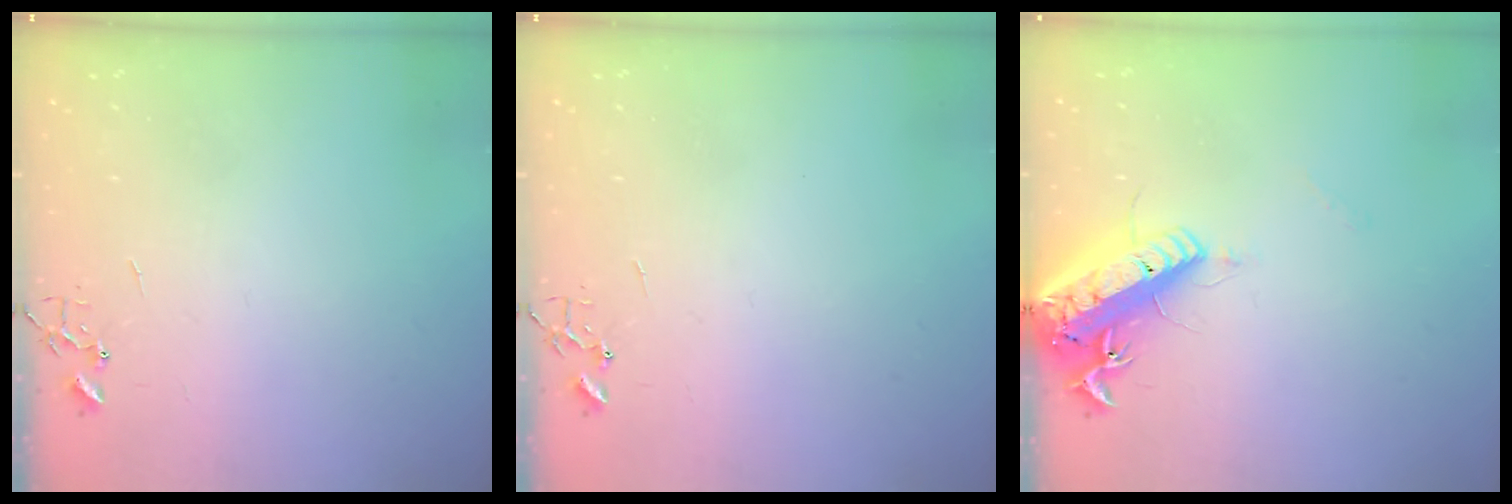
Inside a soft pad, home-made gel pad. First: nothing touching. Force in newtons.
{"total": 0.0}
{"total": 18.1, "press": 17.7, "slide": 3.6}